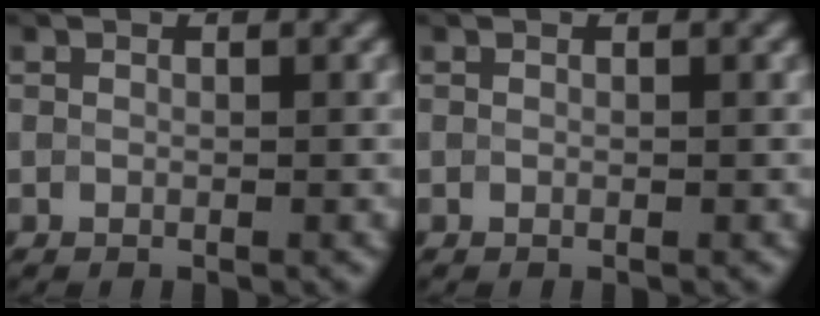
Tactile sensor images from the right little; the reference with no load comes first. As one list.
[{"total": 0.0}]